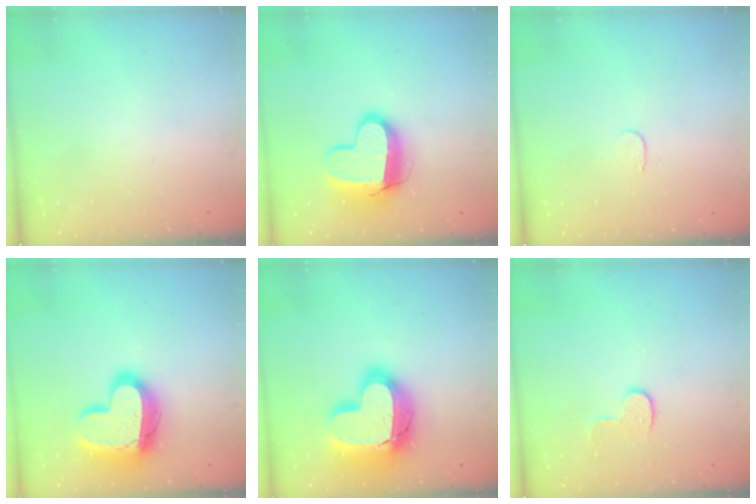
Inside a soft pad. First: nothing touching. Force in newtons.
{"total": 13.4, "press": 13.3, "slide": 1.3}
{"total": 3.0, "press": 3.0, "slide": 0.3}
{"total": 20.3, "press": 20.3, "slide": 1.5}
{"total": 23.0, "press": 22.9, "slide": 1.6}
{"total": 6.8, "press": 6.8, "slide": 0.2}